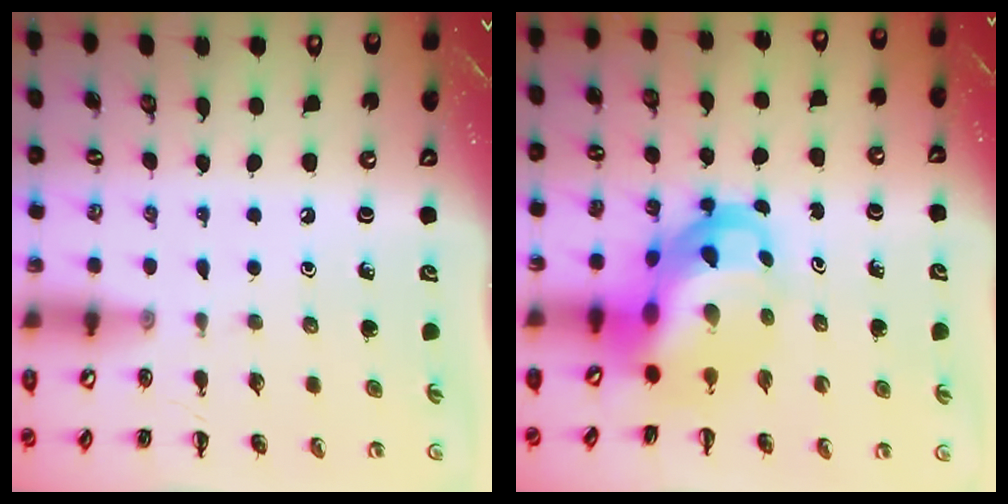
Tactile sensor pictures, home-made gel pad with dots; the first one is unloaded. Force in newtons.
{"total": 10.1, "press": 9.7, "slide": 2.8}